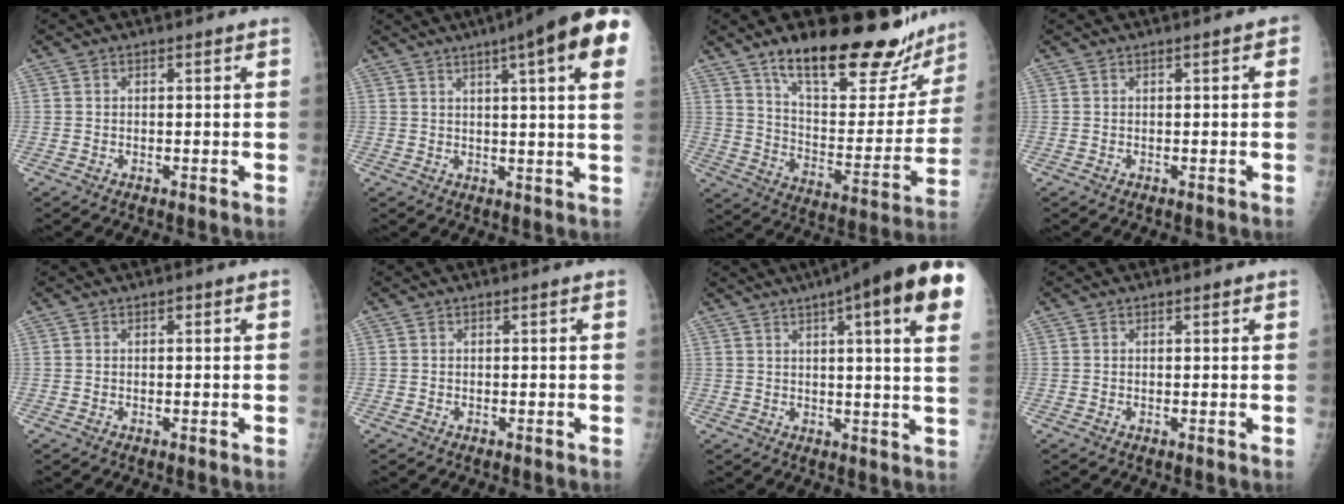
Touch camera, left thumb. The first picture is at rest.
{"total": 18.4, "force": [9.0, 2.9, 15.8], "torque": [-0.213, -0.002, 0.104]}
{"total": 25.9, "force": [19.2, 8.7, 15.0], "torque": [-0.176, -0.095, 0.289]}
{"total": 1.2, "force": [0.3, 0.5, 1.1], "torque": [-0.007, 0.004, 0.001]}
{"total": 0.6, "force": [0.2, 0.3, 0.5], "torque": [-0.002, 0.002, 0.003]}
{"total": 0.0}
{"total": 21.6, "force": [10.6, 3.7, 18.5], "torque": [-0.234, -0.003, 0.124]}
{"total": 0.5, "force": [0.4, 0.2, 0.2], "torque": [-0.003, -0.003, 0.005]}